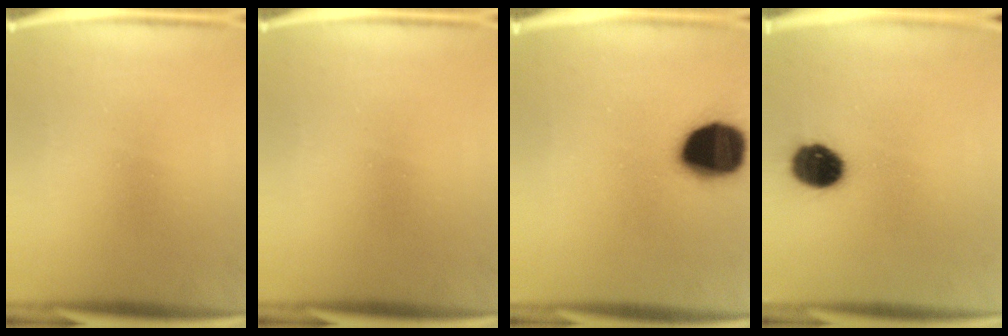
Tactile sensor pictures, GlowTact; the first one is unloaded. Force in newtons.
{"total": 0.0}
{"total": 19.8}
{"total": 9.9}